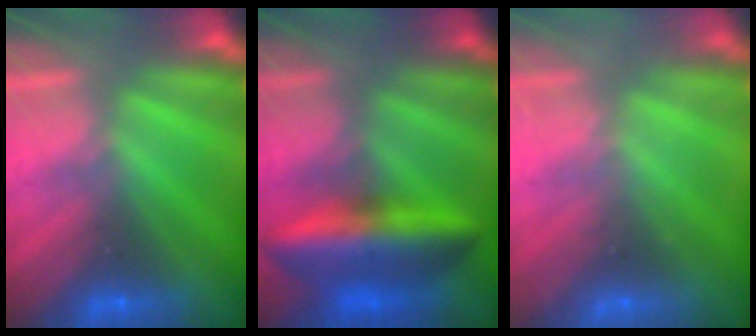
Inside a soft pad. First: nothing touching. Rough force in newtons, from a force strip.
{"total": 5.6}
{"total": 2.4}